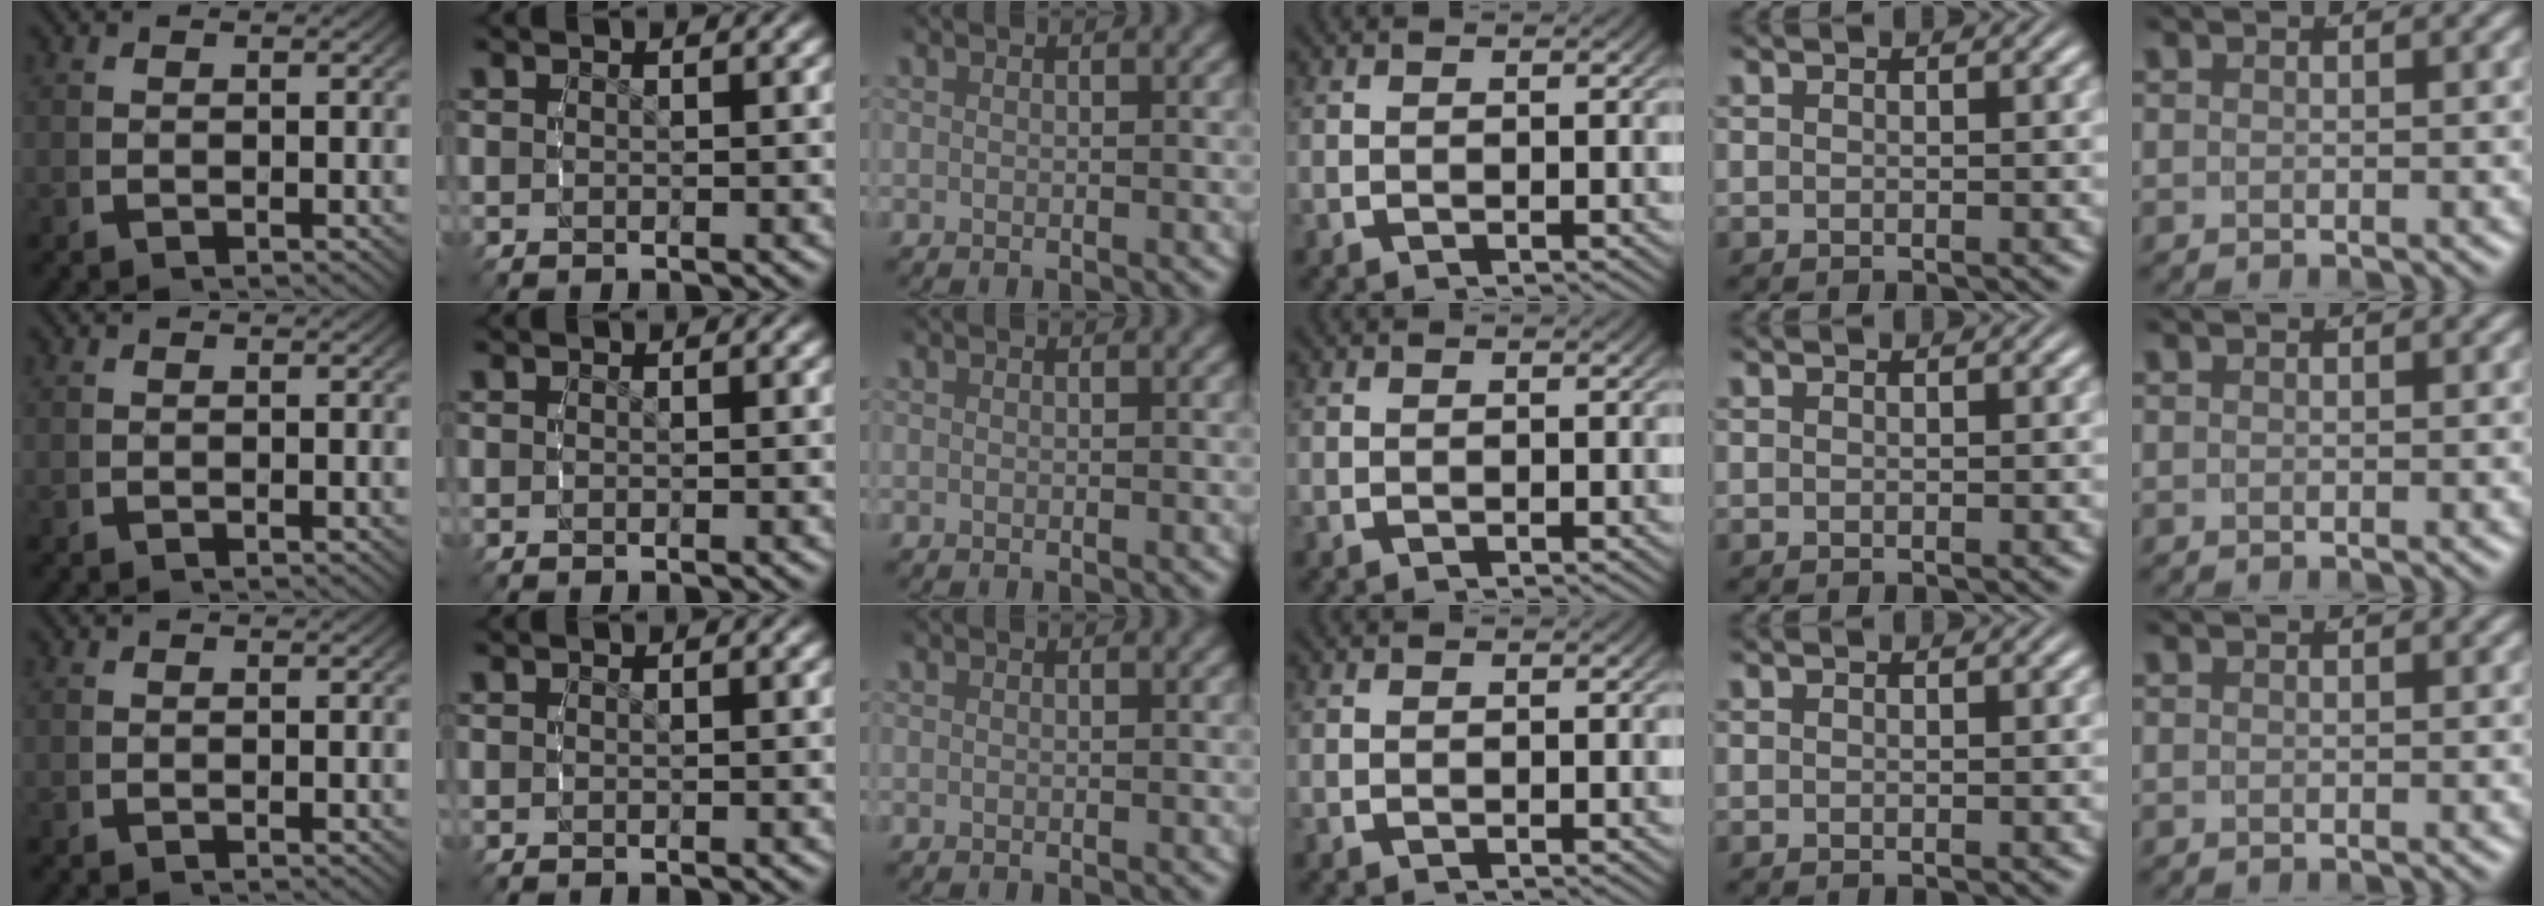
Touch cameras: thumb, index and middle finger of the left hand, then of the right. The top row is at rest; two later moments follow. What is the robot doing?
{"motion": "reach", "object": "glasses case"}